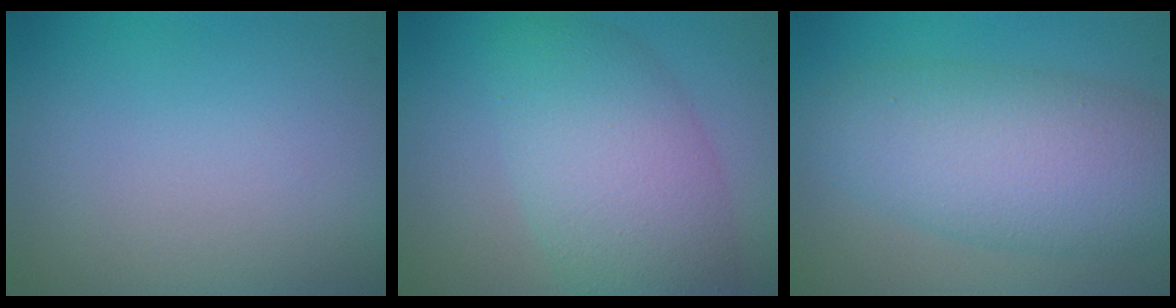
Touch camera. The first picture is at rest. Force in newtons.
{"total": 7.8, "press": 7.7, "slide": 0.6}
{"total": 8.1, "press": 8.1, "slide": 0.2}